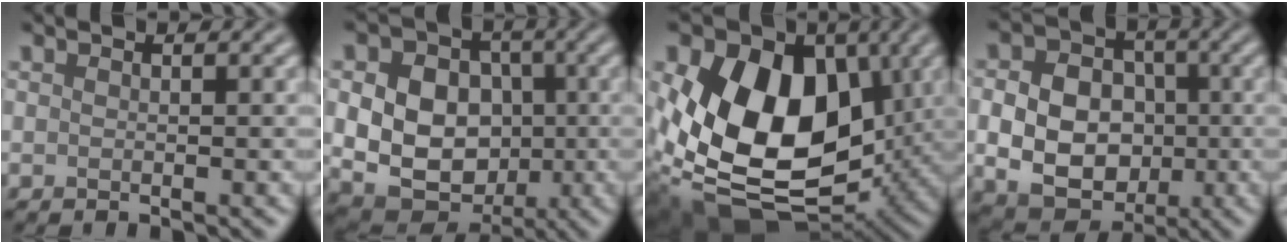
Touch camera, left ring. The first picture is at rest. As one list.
[{"total": 13.2, "force": [0.5, 11.1, 7.1], "torque": [-0.136, 0.016, 0.001]}, {"total": 16.0, "force": [1.2, 10.9, 11.7], "torque": [-0.191, -0.011, 0.010]}, {"total": 9.9, "force": [-1.1, 8.1, 5.7], "torque": [-0.092, -0.010, -0.026]}]